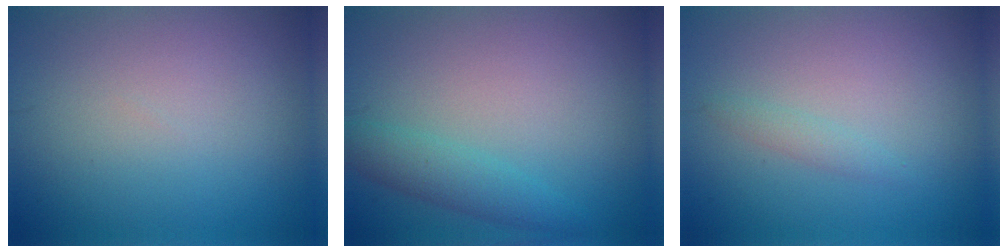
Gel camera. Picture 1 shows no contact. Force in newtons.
{"total": 2.2, "press": 2.2, "slide": 0.2}
{"total": 1.0, "press": 1.0, "slide": 0.1}